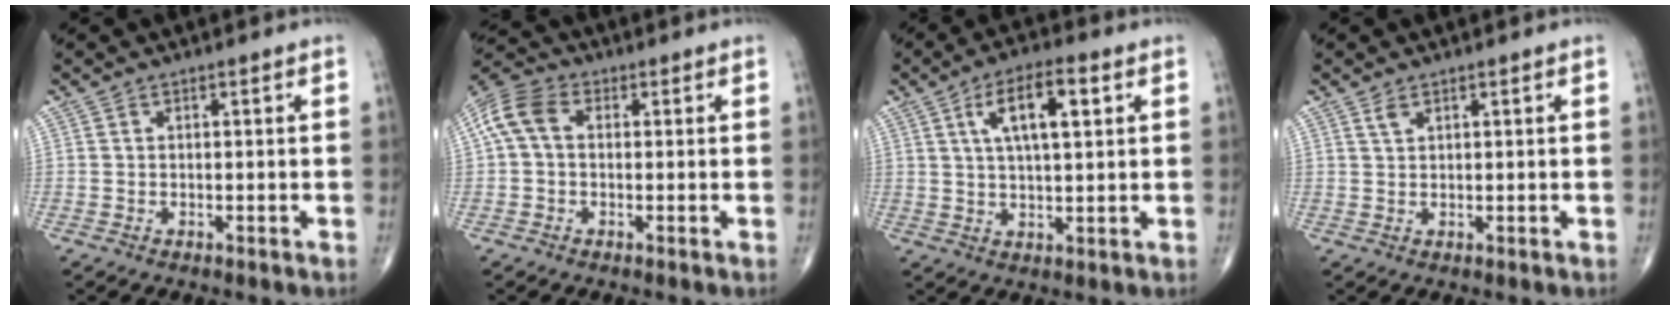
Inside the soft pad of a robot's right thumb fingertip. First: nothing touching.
{"total": 7.8, "force": [0.9, 5.4, 5.5], "torque": [-0.116, 0.028, 0.008]}
{"total": 9.6, "force": [3.2, 3.5, 8.4], "torque": [-0.136, 0.002, 0.054]}
{"total": 1.4, "force": [0.9, 0.5, 0.8], "torque": [-0.015, 0.000, 0.022]}